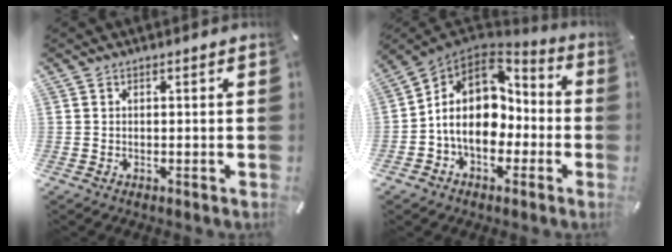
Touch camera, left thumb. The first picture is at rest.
{"total": 14.2, "force": [-0.3, 11.2, 8.6], "torque": [-0.163, 0.002, -0.004]}